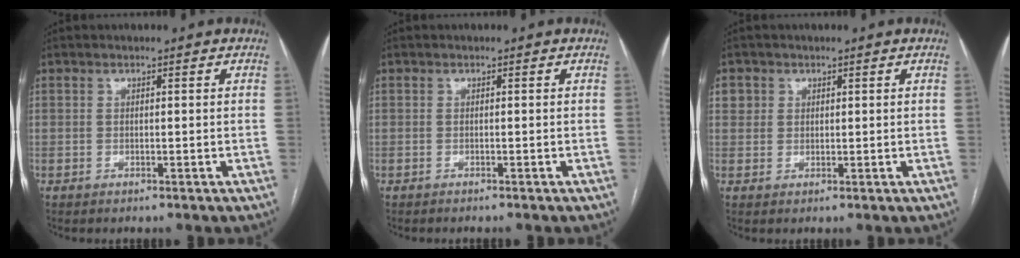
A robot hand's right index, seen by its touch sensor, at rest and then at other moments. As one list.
[{"total": 1.3, "force": [-1.2, 0.2, 0.3], "torque": [-0.003, -0.002, -0.016]}, {"total": 2.5, "force": [1.0, 2.3, 0.1], "torque": [0.014, 0.005, 0.016]}]